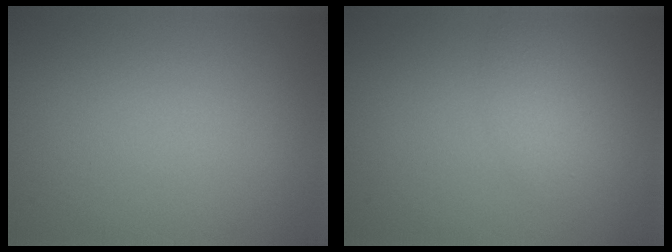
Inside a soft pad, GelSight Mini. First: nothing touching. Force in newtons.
{"total": 2.0, "press": 2.0, "slide": 0.1}